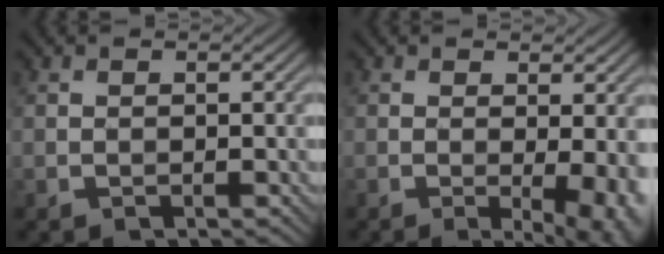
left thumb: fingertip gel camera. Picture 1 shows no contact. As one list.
[{"total": 6.8, "force": [-1.0, 2.1, 6.4], "torque": [-0.075, -0.006, -0.005]}]